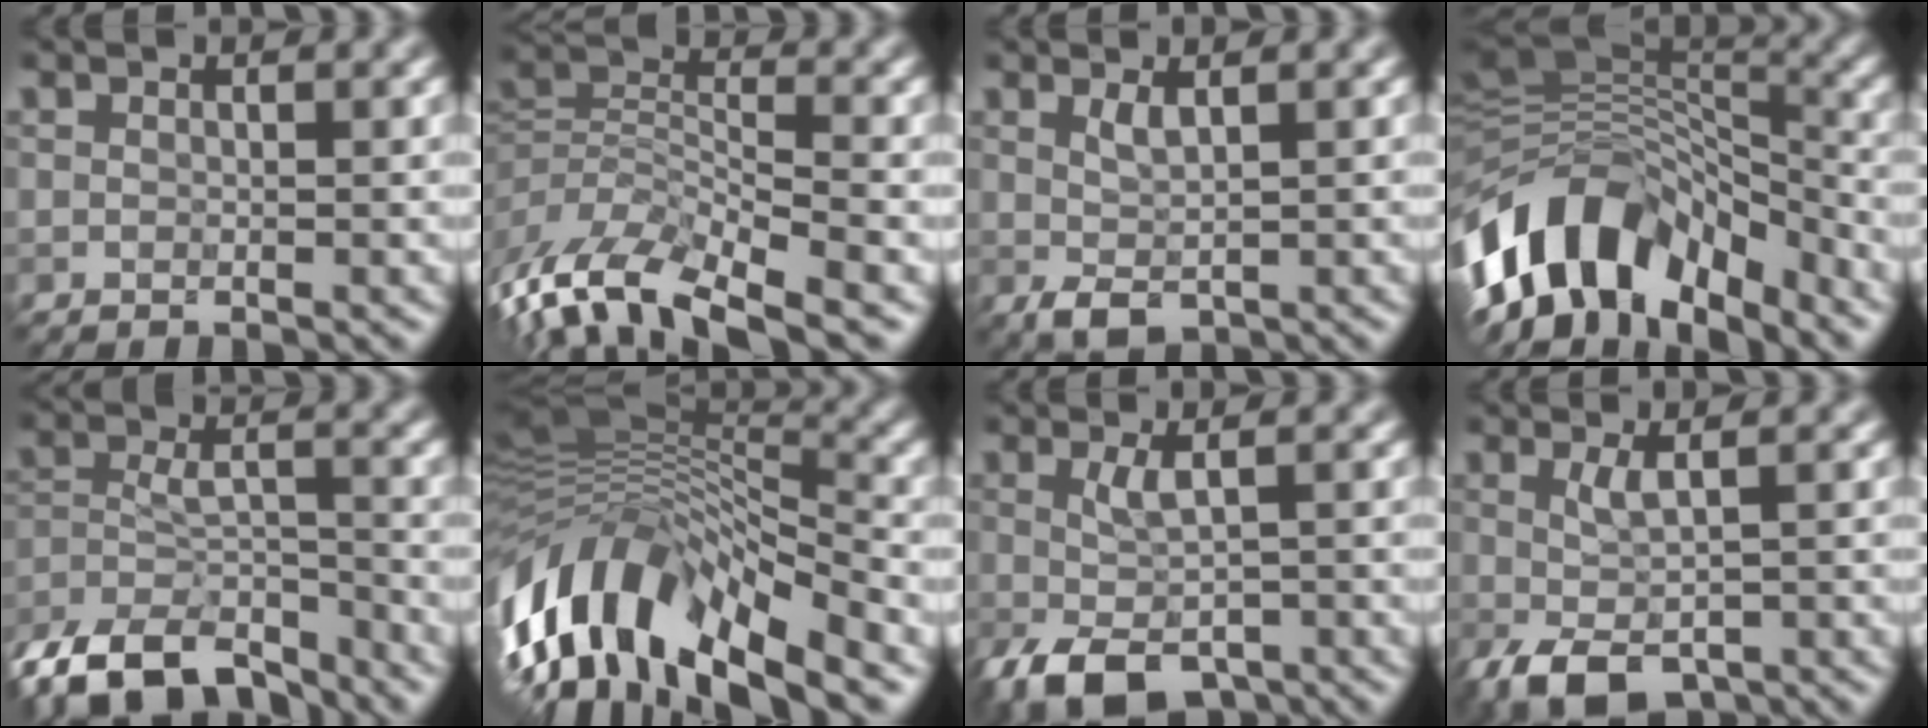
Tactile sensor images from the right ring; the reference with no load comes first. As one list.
[{"total": 9.2, "force": [-7.0, 2.5, 5.5], "torque": [-0.113, 0.000, -0.123]}, {"total": 1.0, "force": [-0.5, 0.0, 0.9], "torque": [-0.029, 0.001, 0.013]}, {"total": 12.2, "force": [-8.3, 6.2, 6.4], "torque": [-0.117, 0.025, -0.137]}, {"total": 11.1, "force": [-10.3, 2.7, 3.2], "torque": [-0.064, -0.003, -0.160]}, {"total": 11.6, "force": [-6.2, 4.6, 8.6], "torque": [-0.170, 0.023, -0.097]}, {"total": 4.4, "force": [-2.9, 1.3, 3.1], "torque": [-0.067, -0.006, -0.035]}, {"total": 3.2, "force": [-1.8, 0.8, 2.5], "torque": [-0.059, -0.004, -0.015]}]